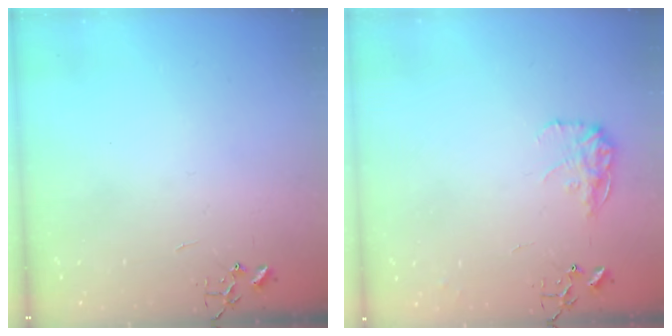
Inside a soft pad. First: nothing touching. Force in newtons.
{"total": 10.9, "press": 10.9, "slide": 0.4}